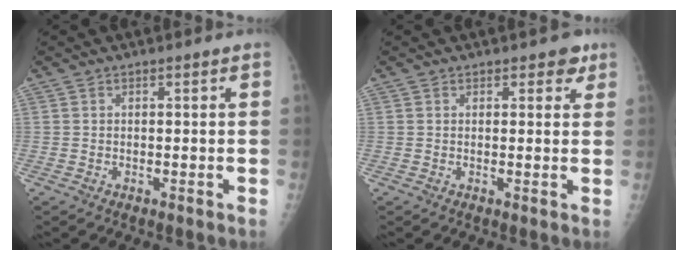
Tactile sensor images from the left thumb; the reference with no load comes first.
{"total": 2.6, "force": [1.6, 1.6, 1.3], "torque": [0.009, -0.004, 0.015]}